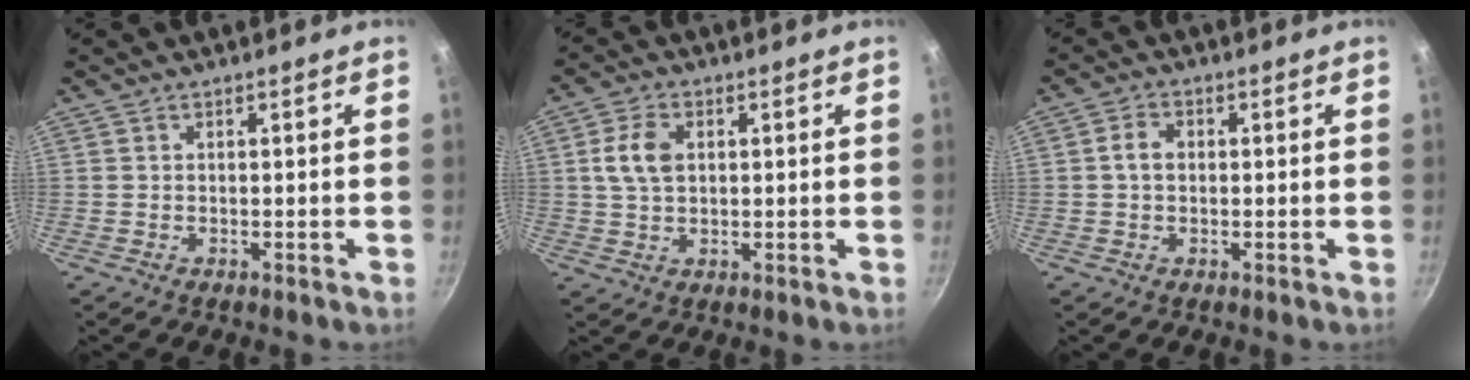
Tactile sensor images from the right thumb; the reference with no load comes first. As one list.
[{"total": 6.2, "force": [1.2, 4.1, 4.5], "torque": [-0.080, 0.006, 0.020]}, {"total": 3.4, "force": [0.2, 2.6, 2.3], "torque": [-0.033, 0.011, -0.002]}]